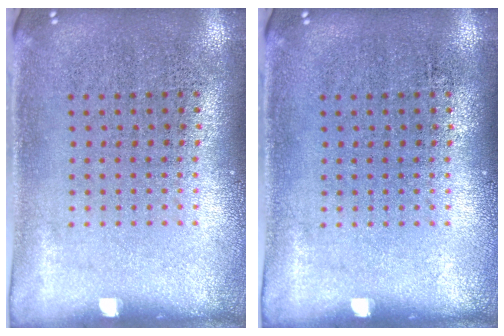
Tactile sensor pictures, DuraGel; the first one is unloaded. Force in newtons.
{"total": 0.0}